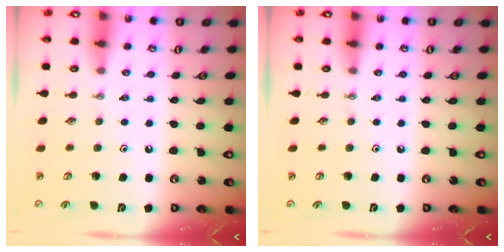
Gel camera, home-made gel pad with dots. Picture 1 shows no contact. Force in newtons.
{"total": 0.0}